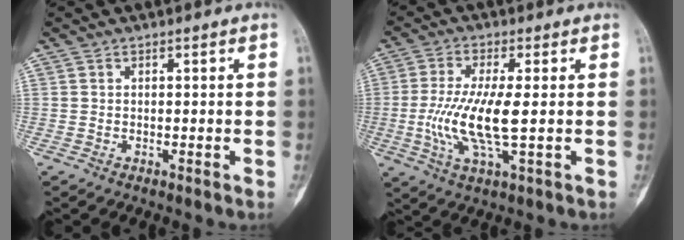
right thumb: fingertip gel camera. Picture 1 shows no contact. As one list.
[{"total": 10.8, "force": [-0.7, 2.8, 10.4], "torque": [-0.236, -0.006, -0.014]}]